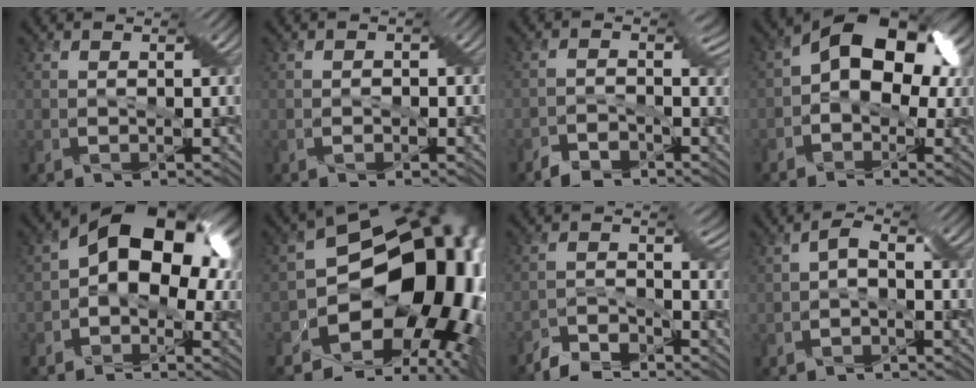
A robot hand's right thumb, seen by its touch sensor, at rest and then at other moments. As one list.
[{"total": 1.4, "force": [-0.5, 1.3, 0.4], "torque": [-0.002, 0.005, -0.012]}, {"total": 2.9, "force": [-2.5, 1.1, 1.0], "torque": [-0.030, -0.004, -0.048]}, {"total": 8.9, "force": [0.3, 5.6, 7.0], "torque": [-0.096, 0.018, -0.012]}, {"total": 9.7, "force": [-0.1, 6.1, 7.6], "torque": [-0.120, 0.009, -0.016]}, {"total": 17.5, "force": [-2.4, 12.4, 12.0], "torque": [-0.192, -0.046, -0.012]}, {"total": 4.4, "force": [-4.2, 0.8, 1.1], "torque": [-0.038, -0.005, -0.087]}, {"total": 1.4, "force": [-0.8, 0.1, 1.1], "torque": [-0.039, 0.004, -0.019]}]